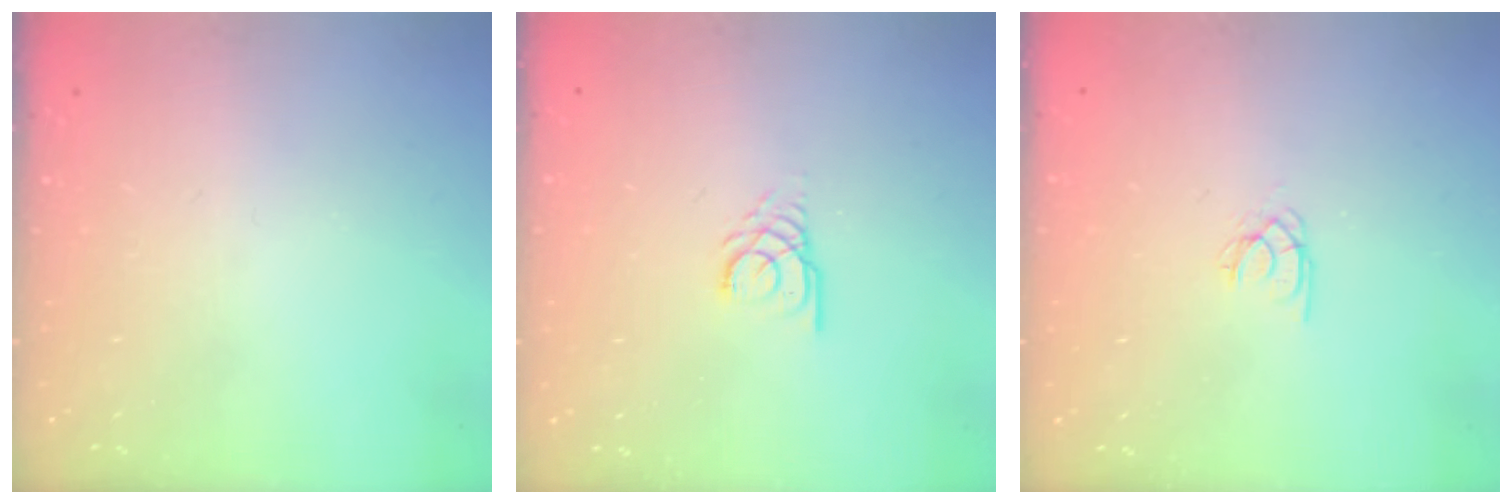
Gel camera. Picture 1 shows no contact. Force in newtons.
{"total": 3.0, "press": 3.0, "slide": 0.4}
{"total": 1.7, "press": 1.7, "slide": 0.1}